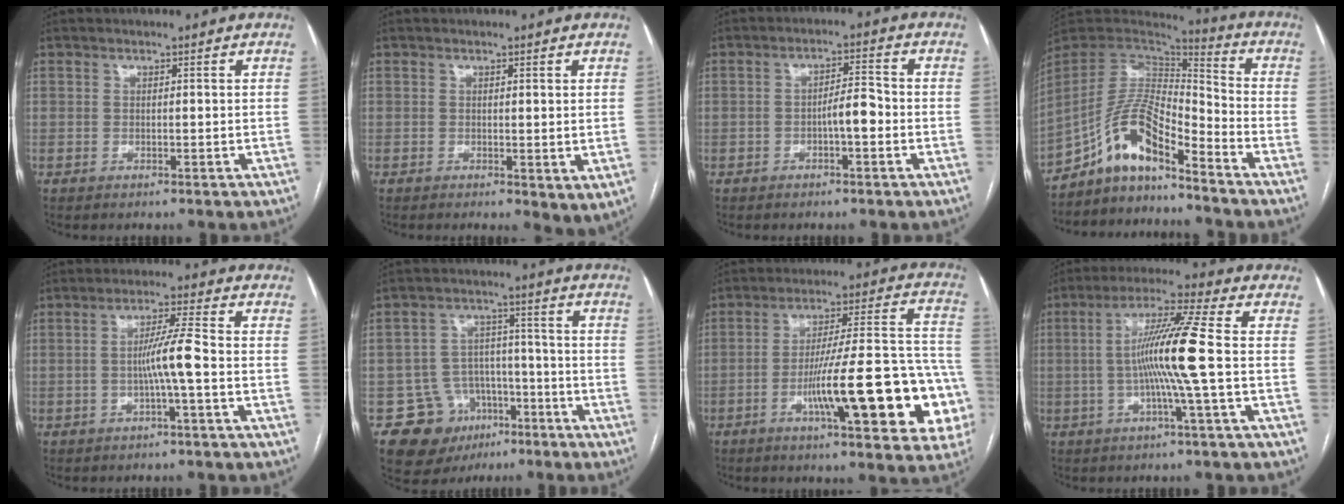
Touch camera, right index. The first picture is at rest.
{"total": 3.0, "force": [0.2, 1.0, 2.8], "torque": [-0.042, -0.012, 0.008]}
{"total": 4.0, "force": [-1.3, 0.9, 3.7], "torque": [-0.058, 0.011, -0.020]}
{"total": 11.5, "force": [-8.4, 2.6, 7.3], "torque": [-0.141, 0.029, -0.154]}
{"total": 5.5, "force": [-1.2, -0.7, 5.3], "torque": [-0.100, 0.007, -0.022]}
{"total": 10.8, "force": [-5.8, 8.7, 2.5], "torque": [-0.032, 0.048, -0.079]}
{"total": 21.7, "force": [-6.9, 3.0, 20.3], "torque": [-0.218, 0.028, -0.091]}
{"total": 10.8, "force": [-0.8, -1.6, 10.7], "torque": [-0.198, 0.004, -0.020]}